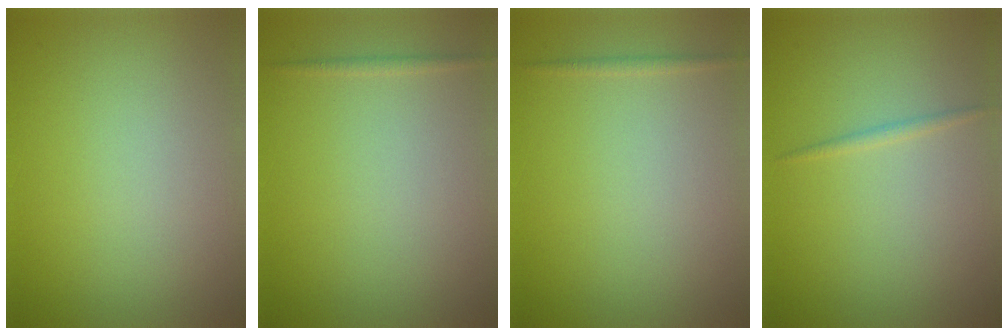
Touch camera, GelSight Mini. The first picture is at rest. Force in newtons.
{"total": 0.5, "press": 0.5, "slide": 0.1}
{"total": 0.5, "press": 0.5, "slide": 0.1}
{"total": 0.7, "press": 0.7, "slide": 0.0}